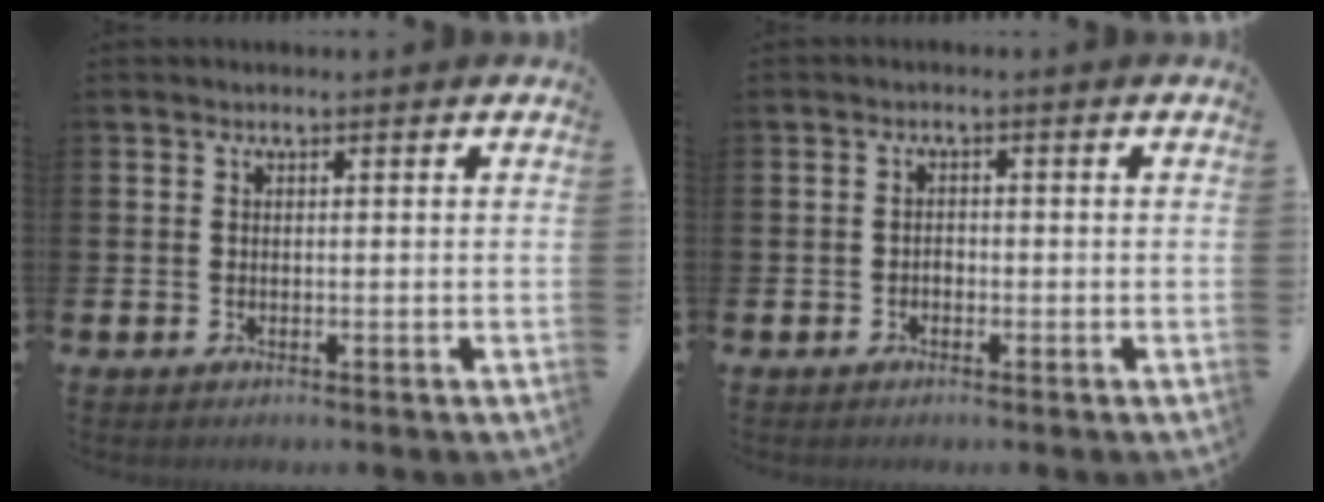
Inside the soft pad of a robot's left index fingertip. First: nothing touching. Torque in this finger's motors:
{"motor_torque": [-0.08, 0.03, 0.00, 0.00]}